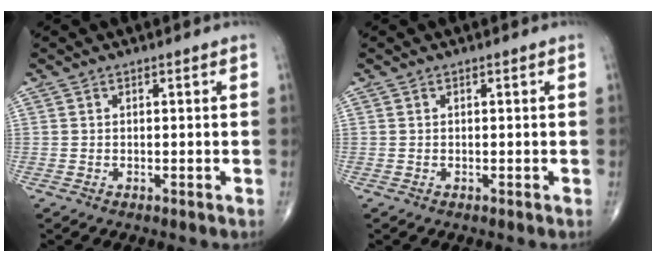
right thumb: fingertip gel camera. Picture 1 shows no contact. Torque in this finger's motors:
{"motor_torque": [-0.49, 0.49, 0.03, 0.03, 0.00]}